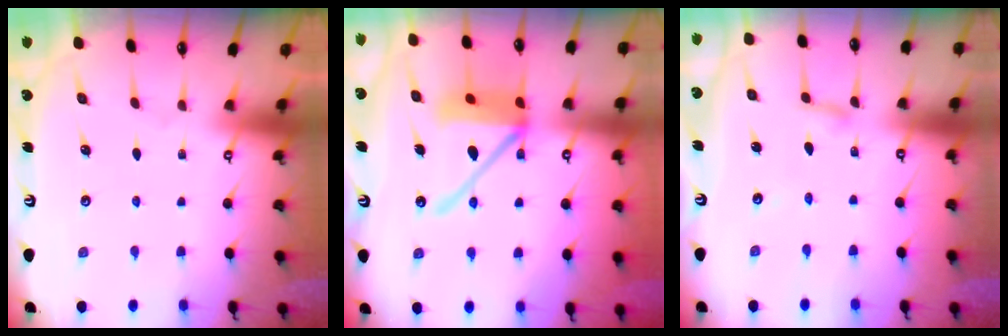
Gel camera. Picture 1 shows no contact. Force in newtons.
{"total": 14.9, "press": 14.7, "slide": 2.0}
{"total": 2.6, "press": 2.6, "slide": 0.1}